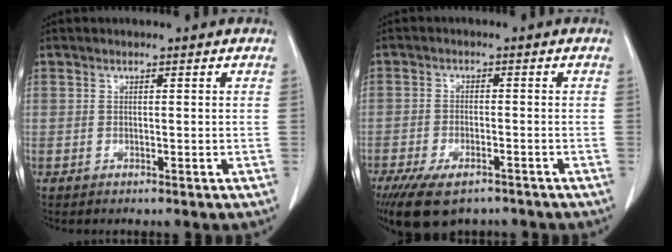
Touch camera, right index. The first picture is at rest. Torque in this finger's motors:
{"motor_torque": [1.14, -0.99, 0.36, 0.11]}